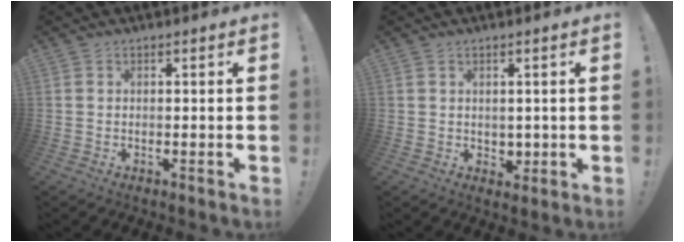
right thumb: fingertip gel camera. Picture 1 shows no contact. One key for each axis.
{"total": 3.2, "fx": 1.4, "fy": 2.8, "fz": 0.9, "tx": -0.001, "ty": -0.014, "tz": 0.026}